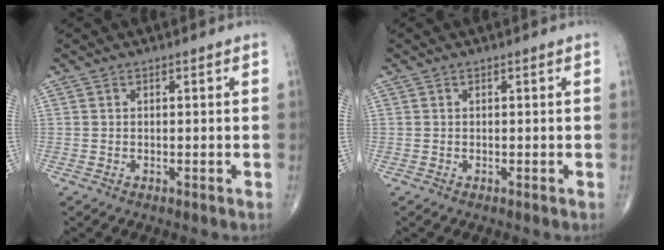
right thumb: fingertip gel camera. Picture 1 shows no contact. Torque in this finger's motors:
{"motor_torque": [0.11, 0.05, -0.03, -0.01, -0.02]}